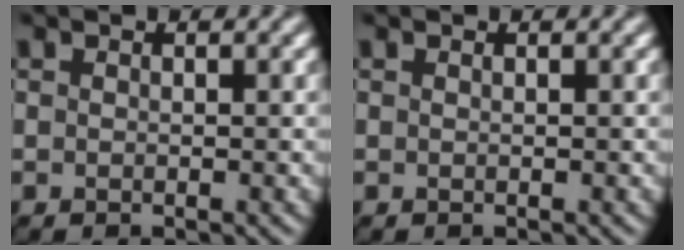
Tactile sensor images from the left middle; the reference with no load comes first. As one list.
[{"total": 0.0}]